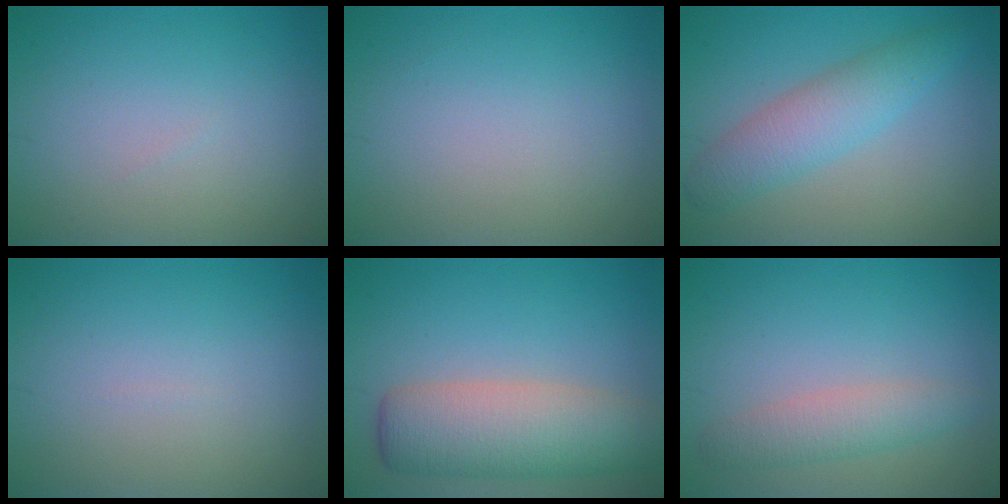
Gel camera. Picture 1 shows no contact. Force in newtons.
{"total": 0.0}
{"total": 4.3, "press": 4.3, "slide": 0.1}
{"total": 0.0}
{"total": 7.3, "press": 7.3, "slide": 0.4}
{"total": 2.8, "press": 2.8, "slide": 0.1}